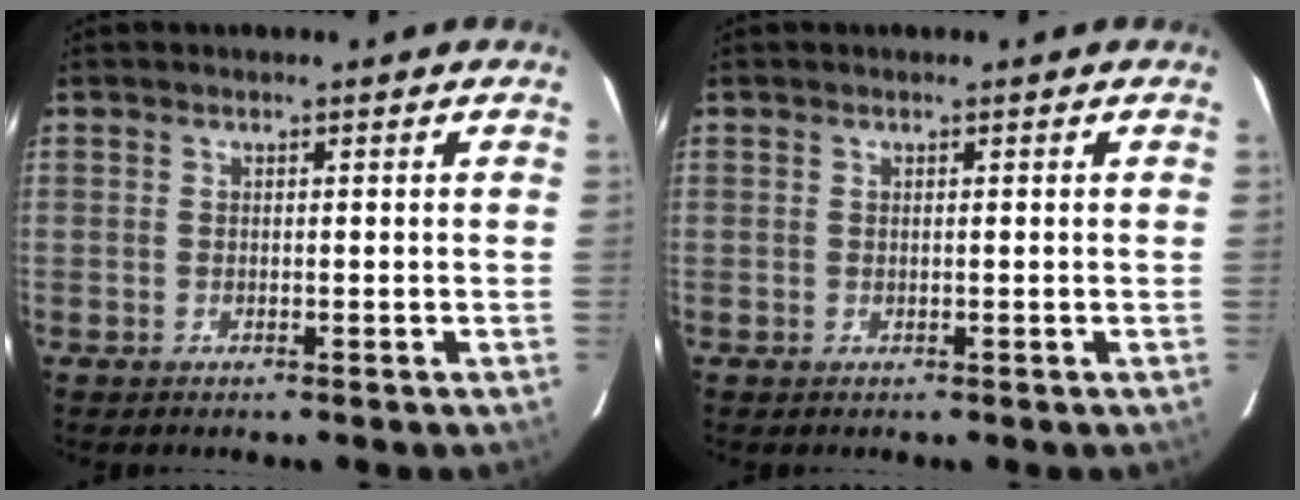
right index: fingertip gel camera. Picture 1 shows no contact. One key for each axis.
{"total": 0.0}